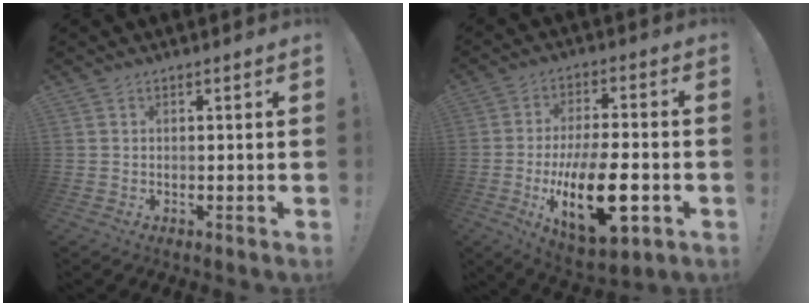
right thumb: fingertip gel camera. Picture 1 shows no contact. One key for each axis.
{"total": 20.9, "fx": -5.7, "fy": 9.1, "fz": 18.0, "tx": -0.297, "ty": 0.009, "tz": -0.083}